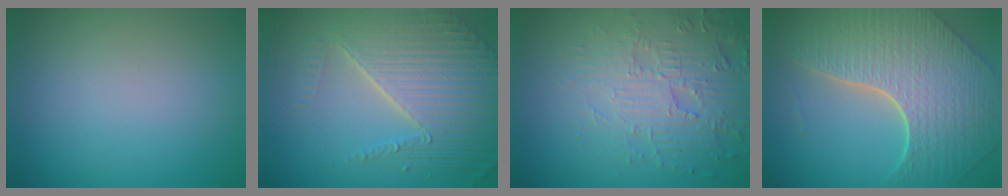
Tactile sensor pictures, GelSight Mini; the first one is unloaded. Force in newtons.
{"total": 8.3, "press": 5.6, "slide": 6.1}
{"total": 4.1, "press": 4.1, "slide": 0.5}
{"total": 8.3, "press": 5.9, "slide": 5.7}